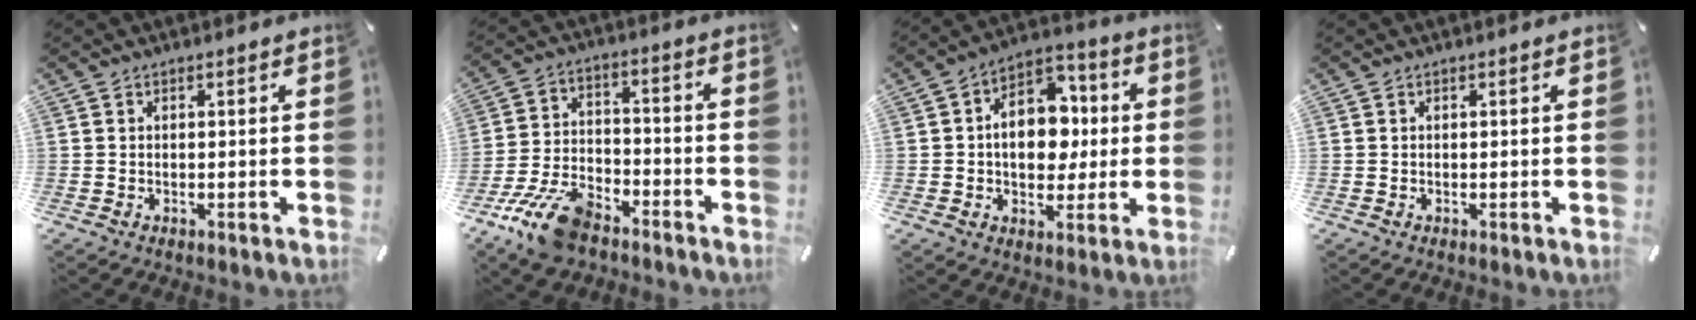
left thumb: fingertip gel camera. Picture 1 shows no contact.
{"total": 13.1, "force": [-9.2, 6.1, 7.1], "torque": [-0.138, 0.051, -0.168]}
{"total": 12.7, "force": [-0.2, 9.5, 8.4], "torque": [-0.133, 0.004, -0.002]}
{"total": 0.0}